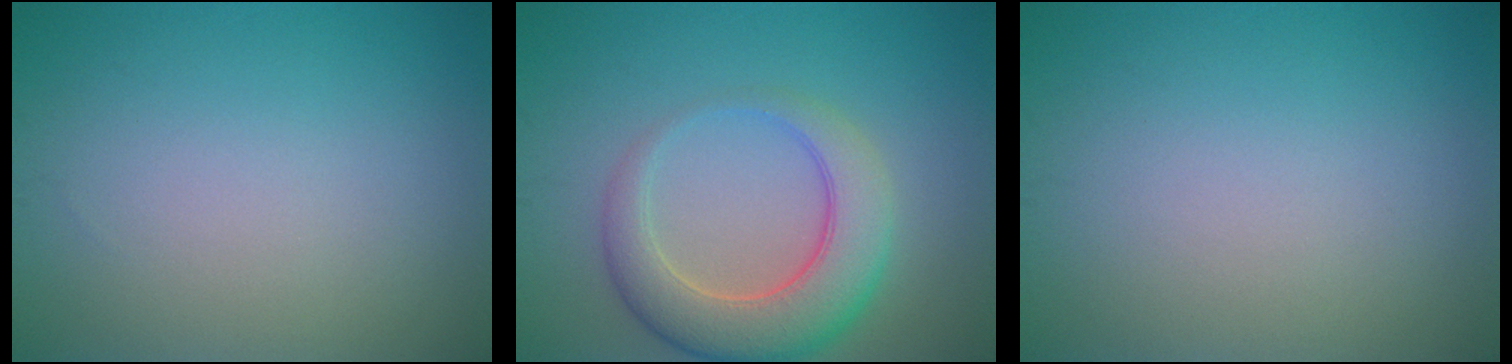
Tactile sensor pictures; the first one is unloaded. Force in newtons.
{"total": 6.4, "press": 6.4, "slide": 0.2}
{"total": 0.0}